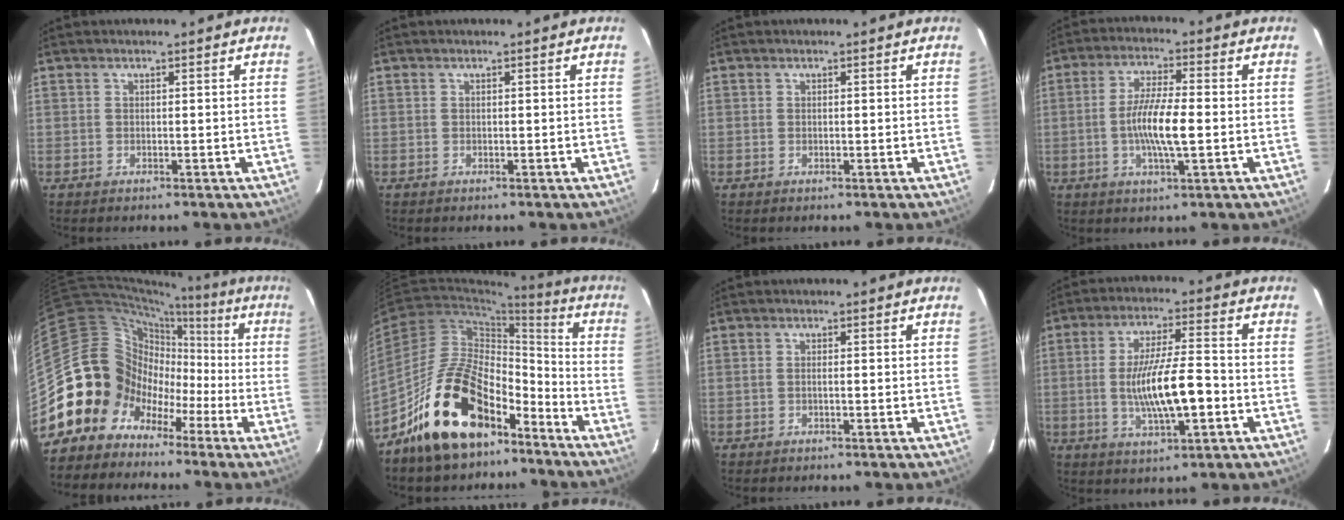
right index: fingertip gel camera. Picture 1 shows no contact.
{"total": 0.0}
{"total": 0.0}
{"total": 8.7, "force": [-1.4, 1.4, 8.4], "torque": [-0.162, -0.001, -0.028]}
{"total": 17.2, "force": [-6.9, 15.3, 3.5], "torque": [-0.097, 0.060, -0.121]}
{"total": 19.9, "force": [-13.3, 9.9, 10.9], "torque": [-0.198, 0.032, -0.217]}
{"total": 0.8, "force": [-0.2, 0.1, 0.7], "torque": [-0.015, 0.002, -0.004]}
{"total": 12.1, "force": [-2.5, 2.5, 11.5], "torque": [-0.212, -0.009, -0.037]}